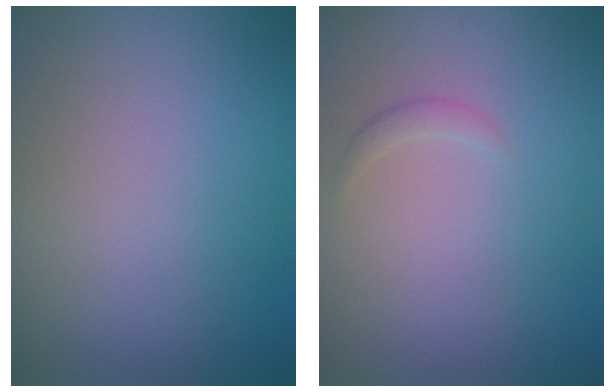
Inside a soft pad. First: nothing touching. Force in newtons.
{"total": 0.8, "press": 0.8, "slide": 0.1}